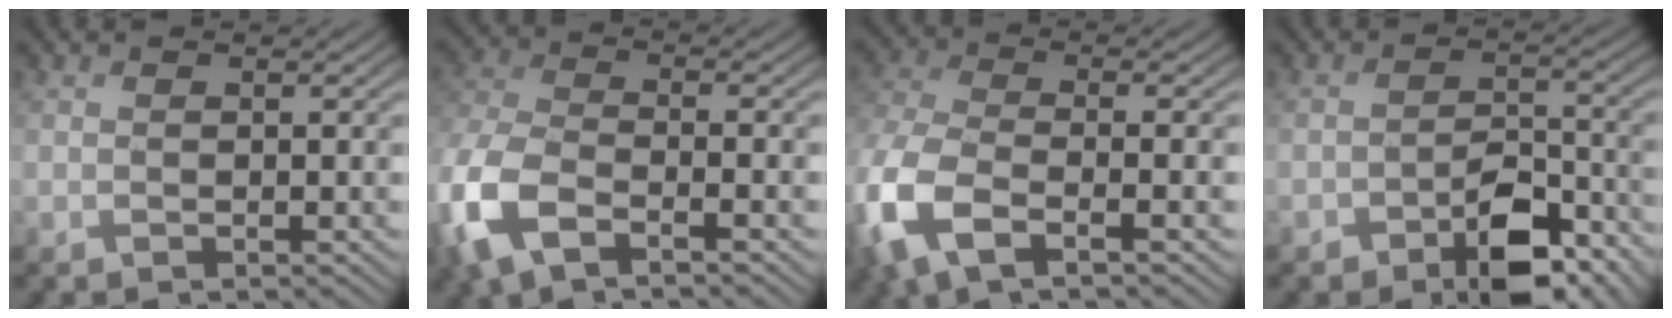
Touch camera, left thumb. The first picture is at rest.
{"total": 9.8, "force": [-4.6, 4.6, 7.3], "torque": [-0.191, -0.017, -0.102]}
{"total": 10.0, "force": [-4.0, 4.3, 8.1], "torque": [-0.219, -0.021, -0.085]}
{"total": 7.9, "force": [-4.7, 3.6, 5.1], "torque": [-0.076, -0.003, -0.074]}